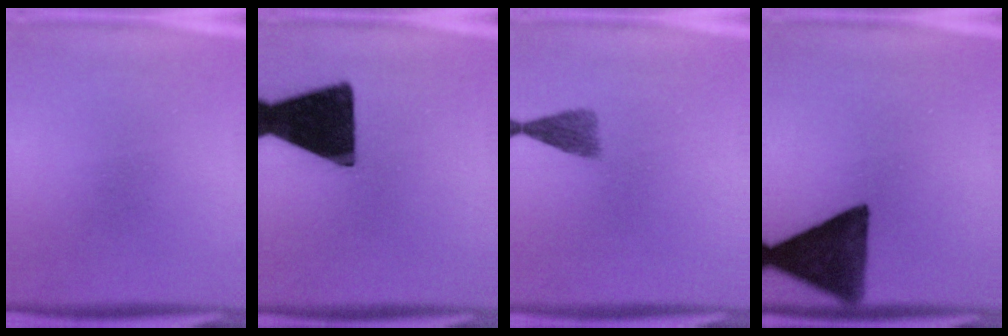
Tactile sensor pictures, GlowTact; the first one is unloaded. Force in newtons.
{"total": 18.3}
{"total": 2.9}
{"total": 14.2}